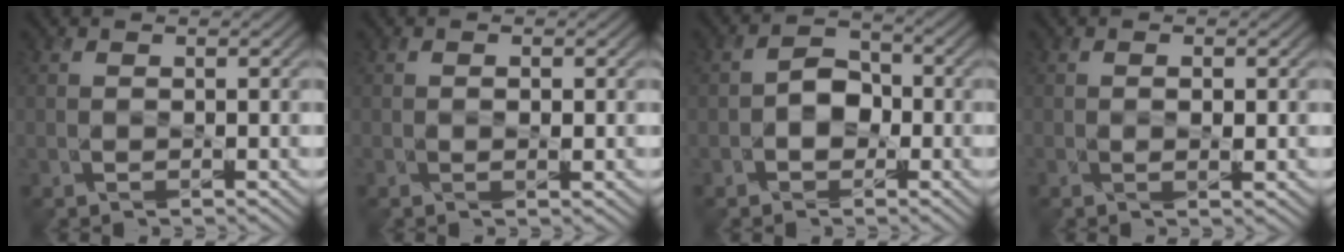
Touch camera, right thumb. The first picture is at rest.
{"total": 0.7, "force": [0.1, 0.1, 0.7], "torque": [-0.010, 0.004, 0.001]}
{"total": 3.0, "force": [-0.9, 2.3, 1.7], "torque": [-0.023, 0.009, -0.020]}
{"total": 1.1, "force": [0.1, 0.2, 1.0], "torque": [-0.018, 0.003, 0.003]}